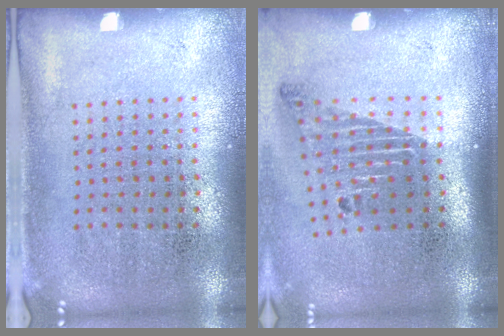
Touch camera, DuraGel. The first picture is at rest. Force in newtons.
{"total": 1.8, "press": 1.2, "slide": 1.4}